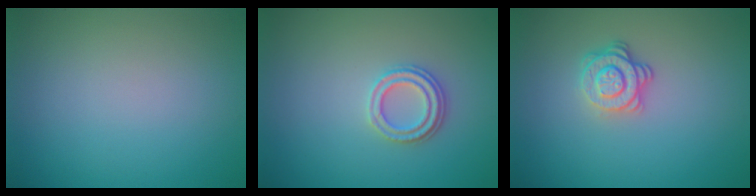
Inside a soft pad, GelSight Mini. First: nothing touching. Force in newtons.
{"total": 2.3, "press": 2.1, "slide": 1.0}
{"total": 2.9, "press": 2.5, "slide": 1.6}